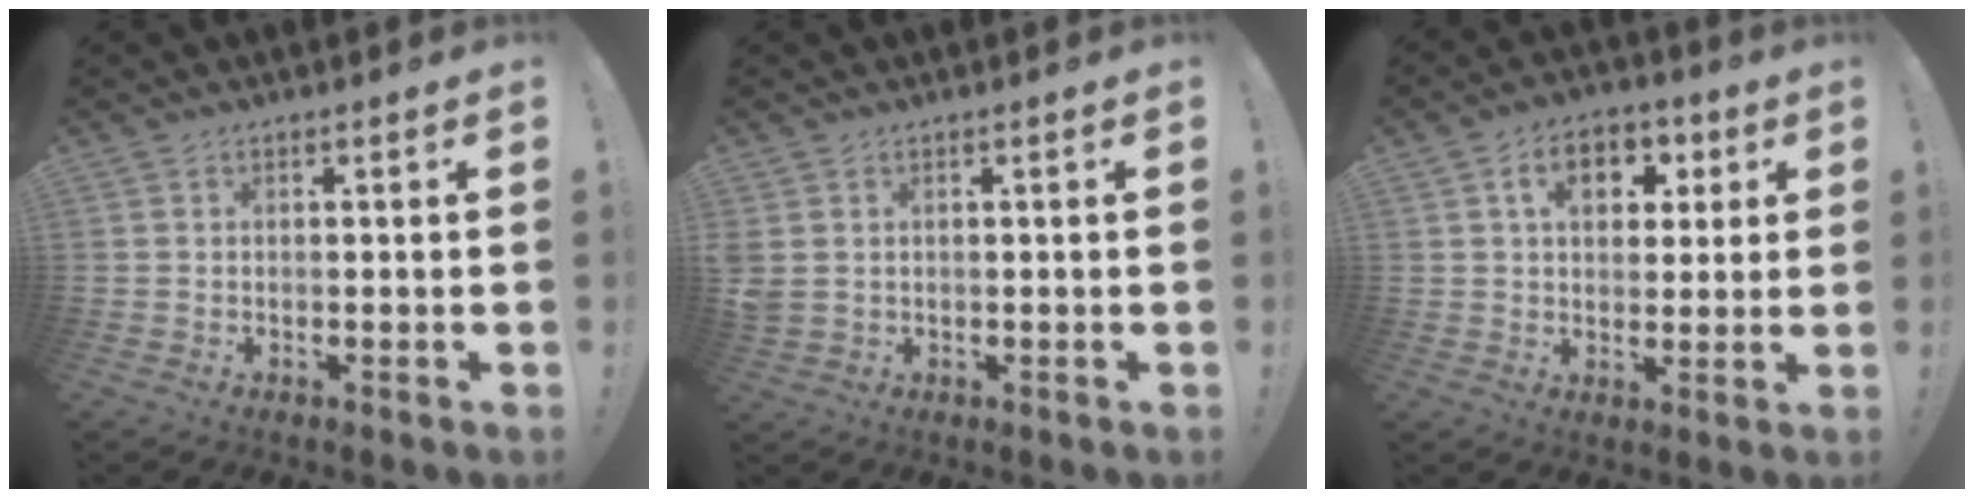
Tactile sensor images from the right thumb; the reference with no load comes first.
{"total": 2.9, "force": [1.0, 2.1, 1.8], "torque": [-0.042, 0.003, 0.021]}
{"total": 10.1, "force": [3.5, 7.1, 6.3], "torque": [-0.088, 0.000, 0.063]}